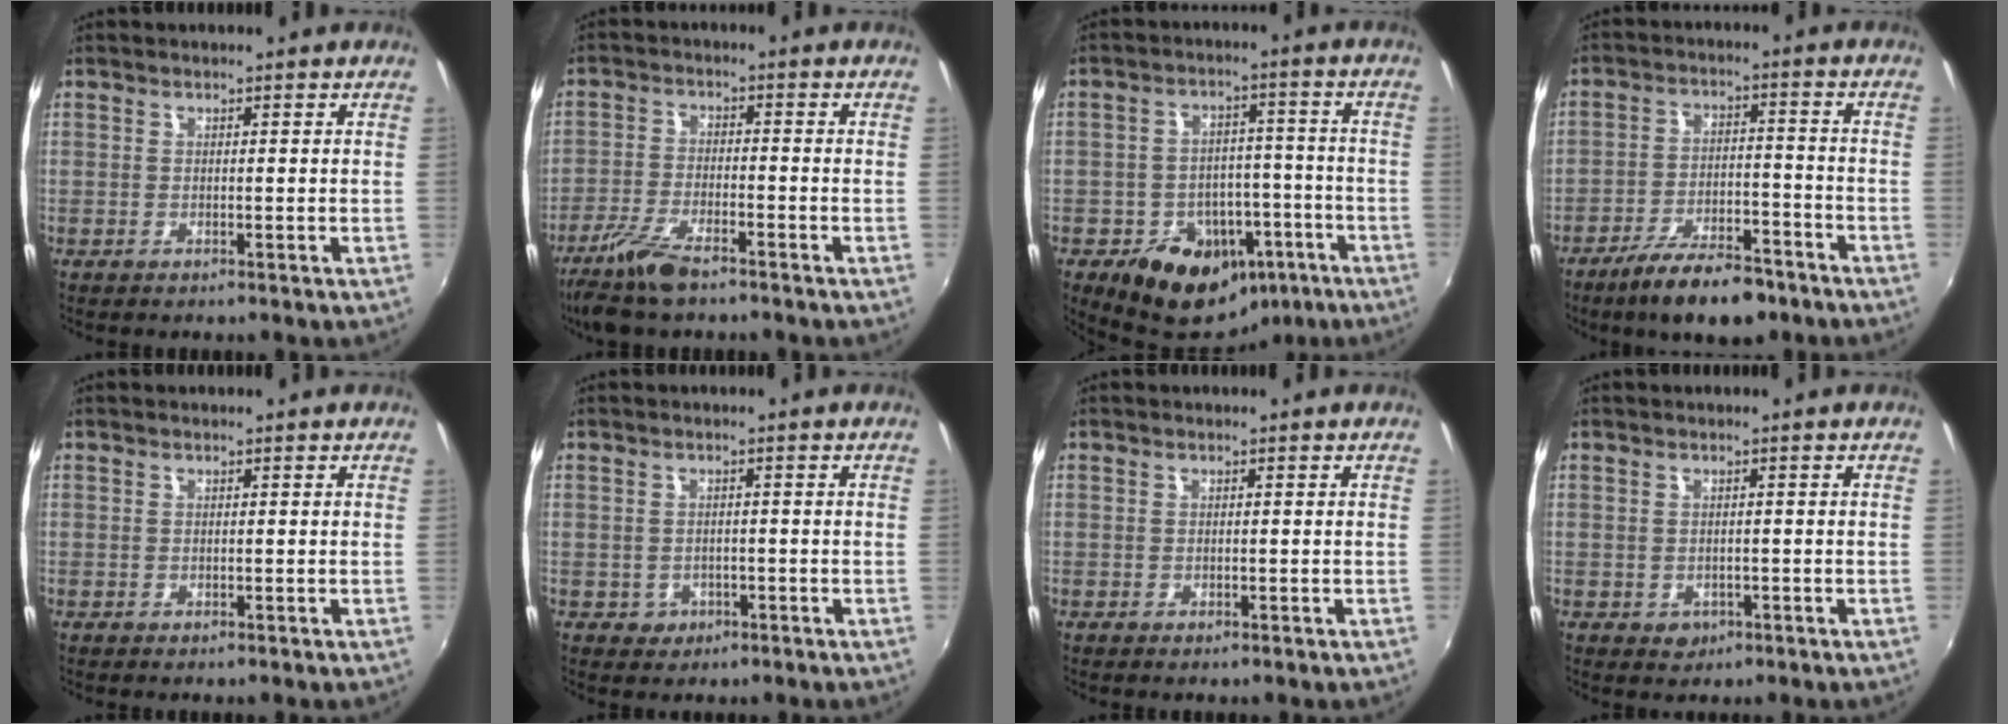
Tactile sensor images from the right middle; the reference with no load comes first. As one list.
[{"total": 8.5, "force": [-6.4, 2.1, 5.2], "torque": [-0.127, -0.019, -0.127]}, {"total": 14.9, "force": [-8.1, 10.9, 6.1], "torque": [-0.127, 0.029, -0.094]}, {"total": 12.0, "force": [-9.1, 3.7, 6.9], "torque": [-0.139, -0.010, -0.145]}, {"total": 0.0}, {"total": 2.8, "force": [-0.9, 2.6, 0.7], "torque": [-0.020, -0.001, -0.010]}, {"total": 0.0}, {"total": 2.3, "force": [-0.8, 2.0, 0.9], "torque": [-0.017, -0.005, -0.007]}]